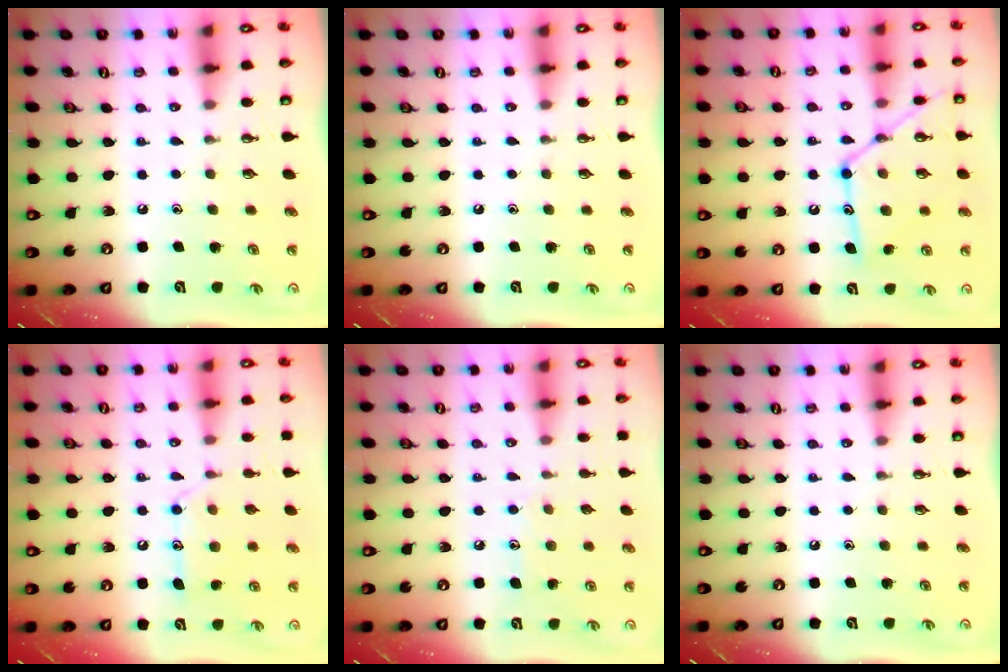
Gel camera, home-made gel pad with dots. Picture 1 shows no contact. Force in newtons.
{"total": 0.0}
{"total": 16.8, "press": 16.7, "slide": 1.6}
{"total": 13.1, "press": 13.1, "slide": 1.0}
{"total": 6.7, "press": 6.7, "slide": 0.6}
{"total": 0.0}